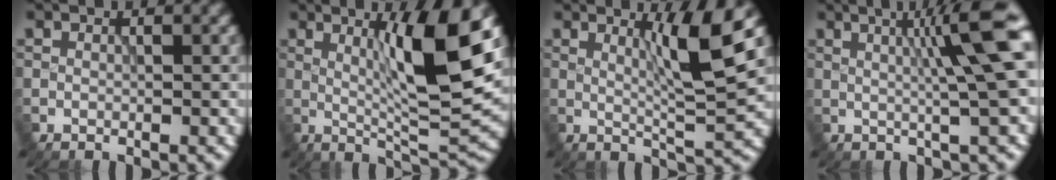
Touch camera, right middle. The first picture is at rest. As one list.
[{"total": 9.0, "force": [2.1, 1.0, 8.7], "torque": [-0.133, -0.011, 0.044]}, {"total": 5.2, "force": [2.0, 0.2, 4.8], "torque": [-0.086, -0.006, 0.040]}, {"total": 8.0, "force": [2.1, 1.0, 7.6], "torque": [-0.095, 0.021, 0.028]}]